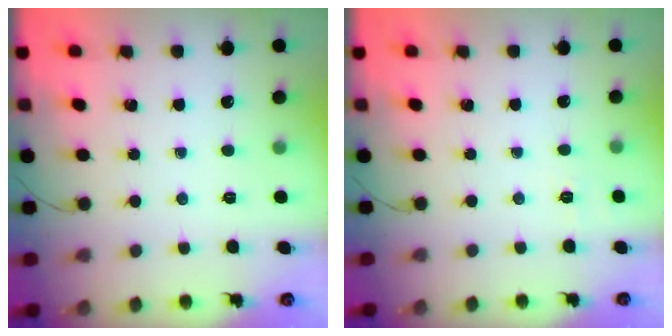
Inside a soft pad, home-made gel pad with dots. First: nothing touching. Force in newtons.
{"total": 6.7, "press": 6.4, "slide": 1.9}